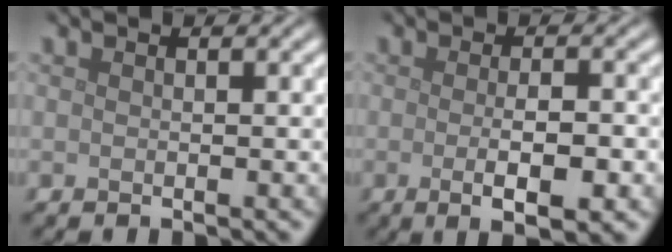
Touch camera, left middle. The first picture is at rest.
{"total": 4.2, "force": [-1.0, 1.1, 3.9], "torque": [-0.063, -0.008, -0.011]}